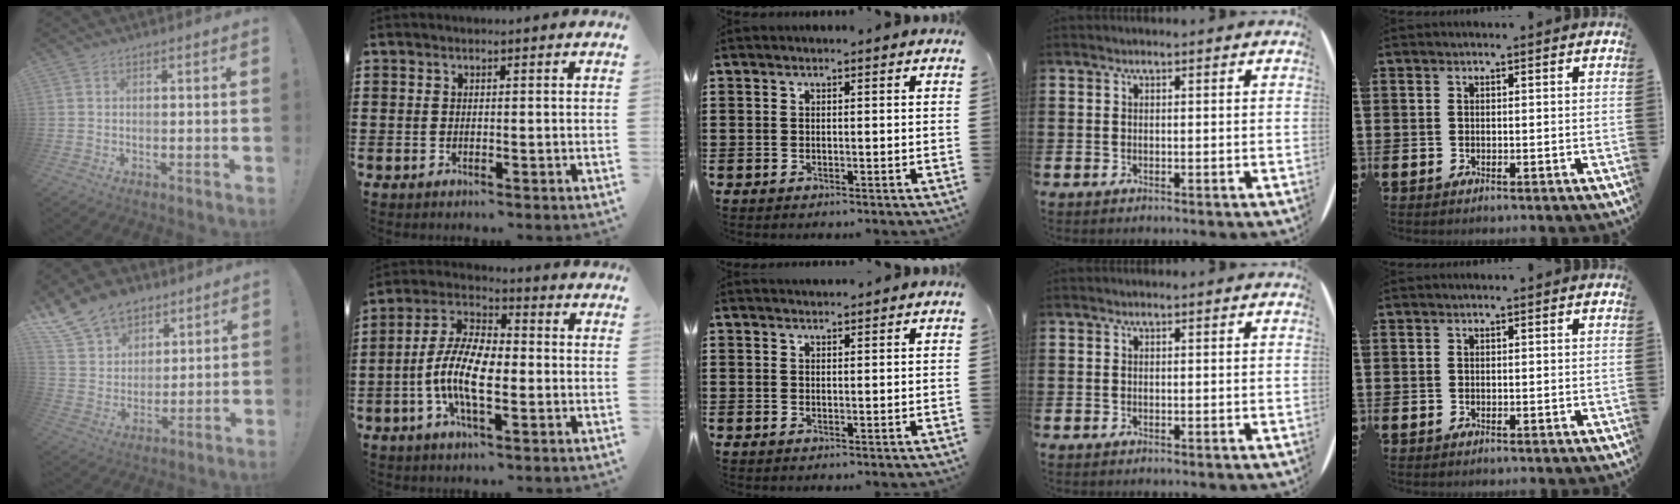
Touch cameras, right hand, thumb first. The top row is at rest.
{"thumb": {"total": 14.5, "force": [10.3, 9.1, 4.5], "torque": [-0.084, -0.070, 0.201]}, "index": {"total": 10.4, "force": [-2.6, 4.0, 9.2], "torque": [-0.218, -0.013, -0.058]}, "middle": {"total": 1.2, "force": [1.2, 0.0, -0.2], "torque": [0.000, -0.002, 0.024]}}